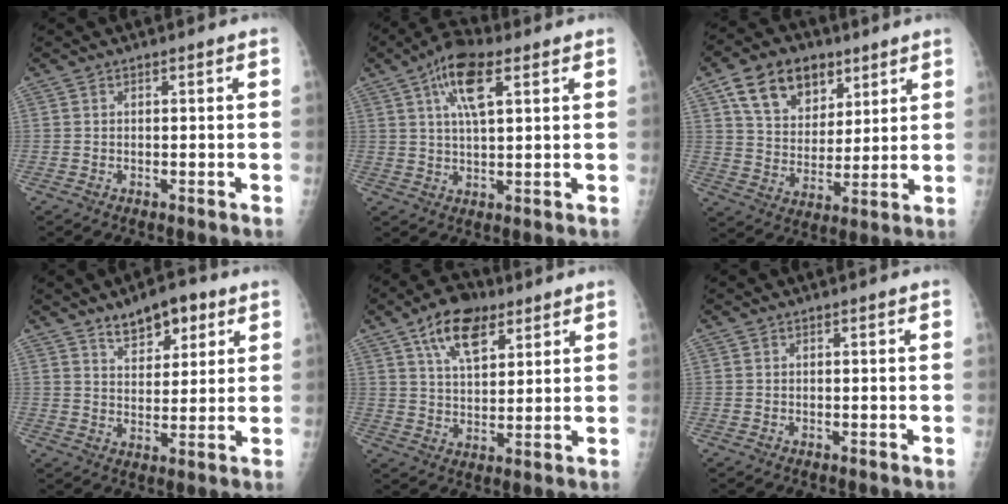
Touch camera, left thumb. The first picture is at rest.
{"total": 9.9, "force": [4.3, 3.7, 8.0], "torque": [-0.143, 0.001, 0.075]}
{"total": 14.5, "force": [7.8, 9.8, 7.4], "torque": [-0.090, -0.027, 0.139]}
{"total": 8.7, "force": [5.5, 4.4, 5.2], "torque": [-0.048, -0.029, 0.085]}
{"total": 12.8, "force": [7.1, 6.5, 8.4], "torque": [-0.119, -0.023, 0.125]}
{"total": 0.0}